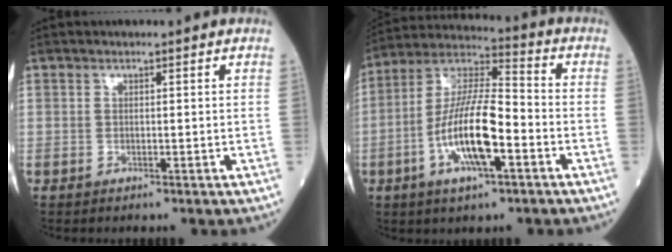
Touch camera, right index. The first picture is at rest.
{"total": 14.0, "force": [-4.1, 3.2, 13.0], "torque": [-0.256, 0.006, -0.074]}